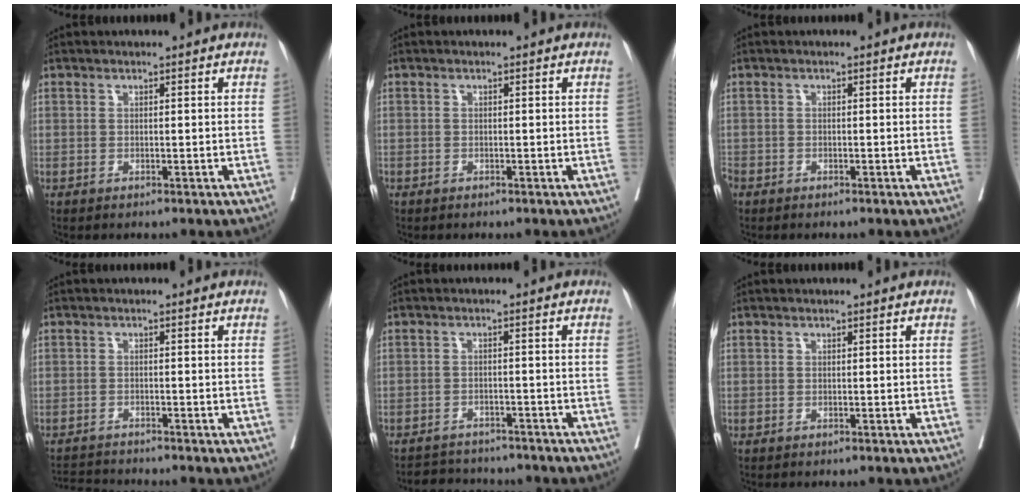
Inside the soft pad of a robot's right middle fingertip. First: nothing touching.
{"total": 0.8, "force": [-0.4, 0.7, -0.1], "torque": [0.001, 0.008, -0.010]}
{"total": 2.7, "force": [-1.7, 1.5, 1.5], "torque": [-0.051, -0.002, -0.031]}
{"total": 3.3, "force": [-3.2, -0.7, 0.0], "torque": [0.001, -0.019, -0.057]}
{"total": 8.3, "force": [-7.7, 2.4, 2.0], "torque": [-0.030, 0.004, -0.101]}
{"total": 0.0}